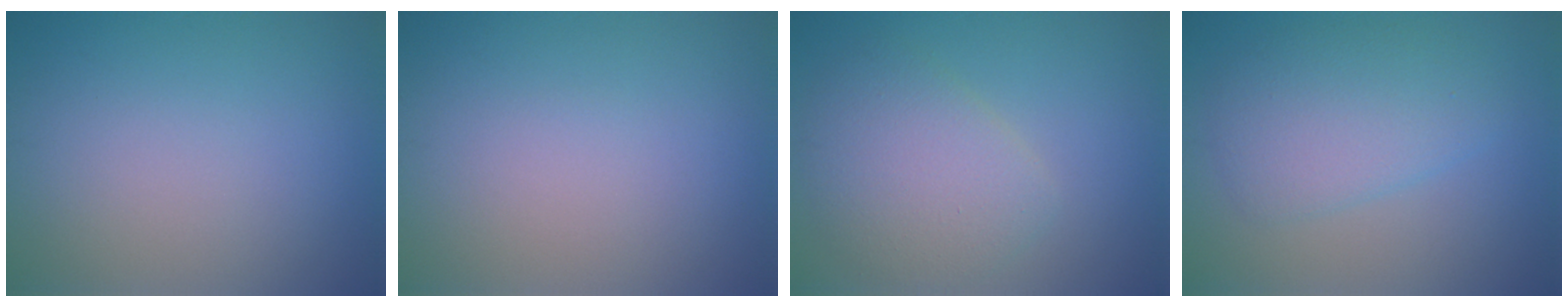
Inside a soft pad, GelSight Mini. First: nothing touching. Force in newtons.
{"total": 0.0}
{"total": 4.4, "press": 4.4, "slide": 0.1}
{"total": 4.5, "press": 4.4, "slide": 0.2}